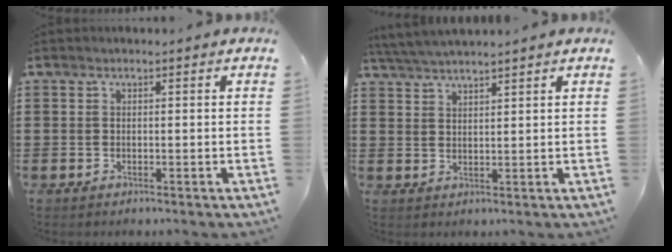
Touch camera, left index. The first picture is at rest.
{"total": 3.0, "force": [2.9, -0.4, 0.8], "torque": [-0.025, -0.006, 0.054]}